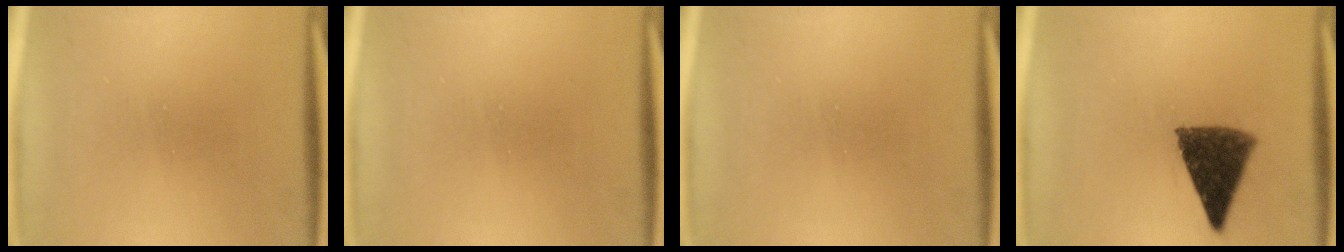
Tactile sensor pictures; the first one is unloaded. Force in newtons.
{"total": 0.0}
{"total": 0.0}
{"total": 10.1}